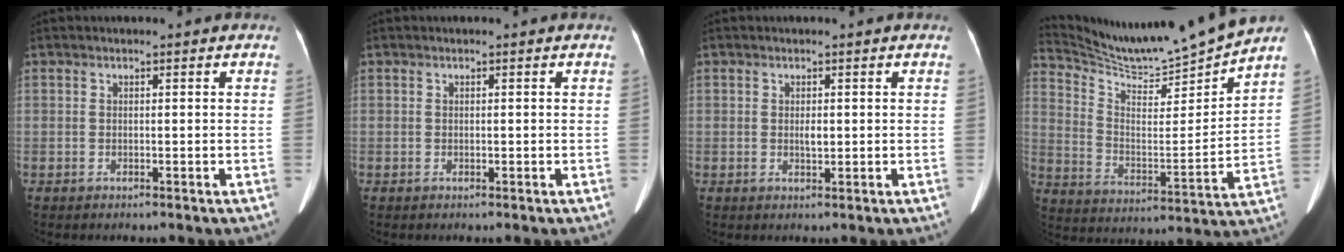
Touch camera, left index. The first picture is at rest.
{"total": 0.0}
{"total": 1.2, "force": [0.2, 0.7, 1.0], "torque": [-0.016, -0.002, 0.005]}
{"total": 13.9, "force": [13.5, -2.1, 2.5], "torque": [-0.058, -0.042, 0.235]}